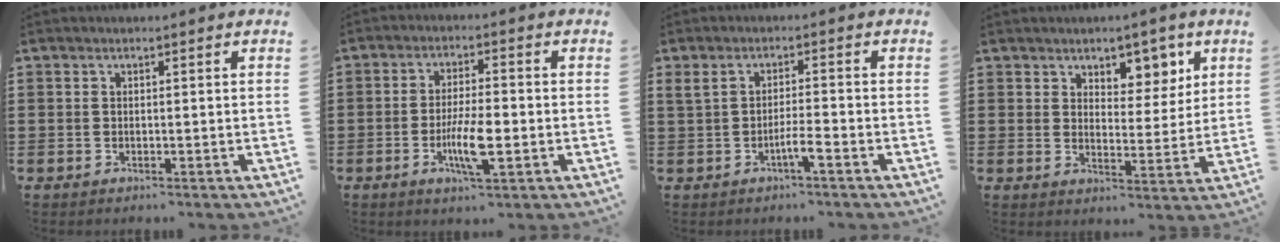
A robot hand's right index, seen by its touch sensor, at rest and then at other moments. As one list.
[{"total": 7.1, "force": [-2.1, 1.7, 6.6], "torque": [-0.129, -0.009, -0.038]}, {"total": 3.2, "force": [-1.4, 0.3, 2.8], "torque": [-0.050, 0.001, -0.029]}, {"total": 5.1, "force": [3.6, 3.2, 1.4], "torque": [-0.026, -0.010, 0.059]}]